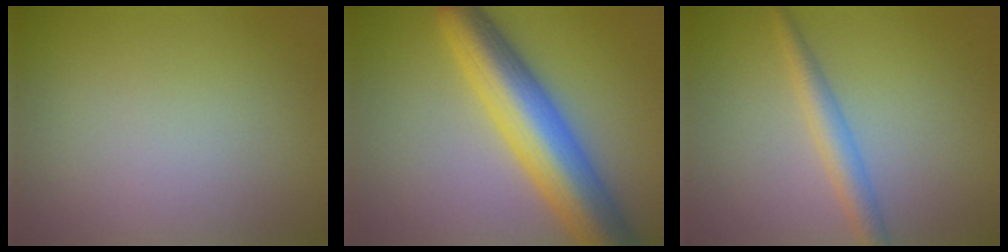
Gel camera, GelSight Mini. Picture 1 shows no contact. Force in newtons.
{"total": 9.7, "press": 9.7, "slide": 0.2}
{"total": 2.6, "press": 2.6, "slide": 0.2}